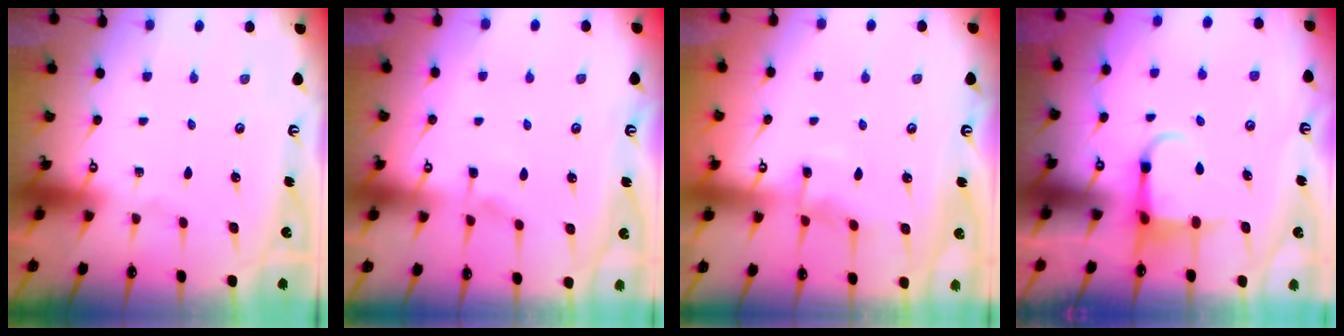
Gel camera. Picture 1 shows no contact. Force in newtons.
{"total": 3.9, "press": 3.9, "slide": 0.6}
{"total": 6.5, "press": 6.5, "slide": 0.6}
{"total": 4.0, "press": 3.9, "slide": 0.4}